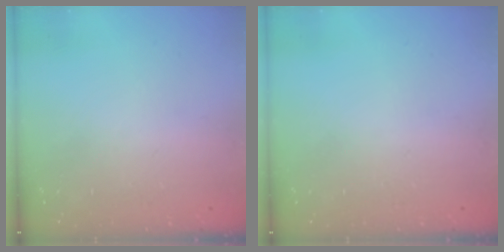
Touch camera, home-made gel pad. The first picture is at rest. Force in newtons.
{"total": 0.0}